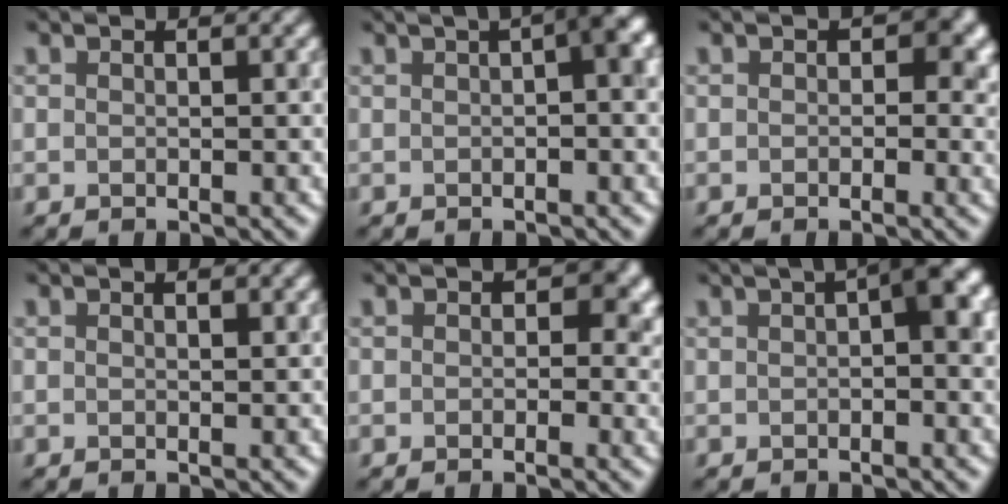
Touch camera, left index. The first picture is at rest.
{"total": 4.2, "force": [0.9, 0.9, 4.0], "torque": [-0.040, 0.022, 0.009]}
{"total": 4.0, "force": [0.7, 2.8, 2.8], "torque": [-0.015, -0.004, 0.006]}
{"total": 0.8, "force": [0.5, 0.1, 0.6], "torque": [-0.008, 0.000, 0.005]}
{"total": 4.6, "force": [0.9, 3.3, 3.0], "torque": [-0.008, -0.002, 0.006]}
{"total": 4.4, "force": [1.2, 0.9, 4.1], "torque": [-0.048, 0.017, 0.012]}